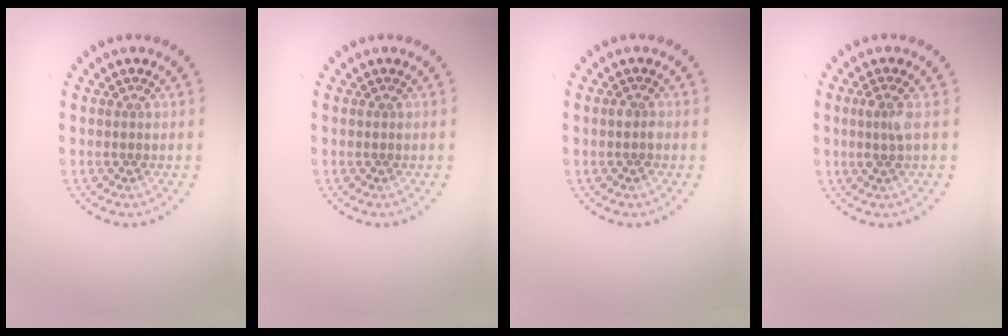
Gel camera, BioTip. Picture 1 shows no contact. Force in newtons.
{"total": 0.0}
{"total": 1.2, "press": 1.1, "slide": 0.5}
{"total": 1.7, "press": 1.4, "slide": 1.0}